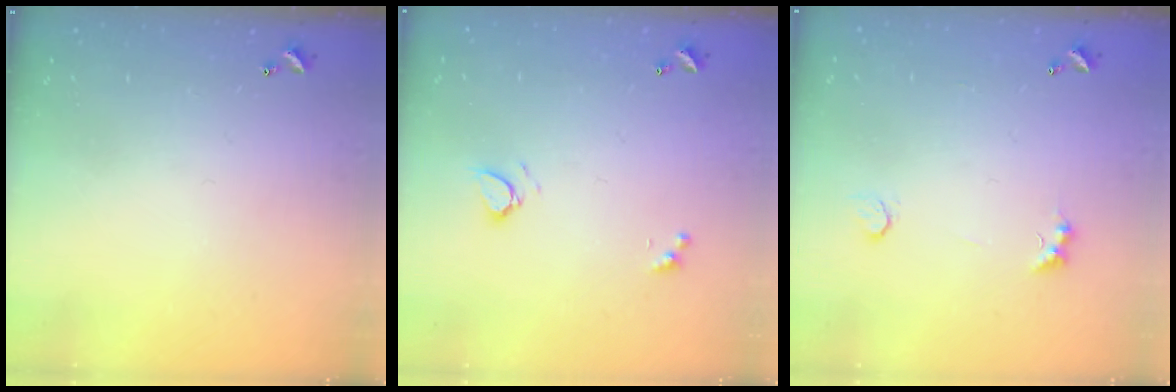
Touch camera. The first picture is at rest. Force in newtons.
{"total": 2.6, "press": 2.6, "slide": 0.4}
{"total": 1.5, "press": 1.3, "slide": 0.7}